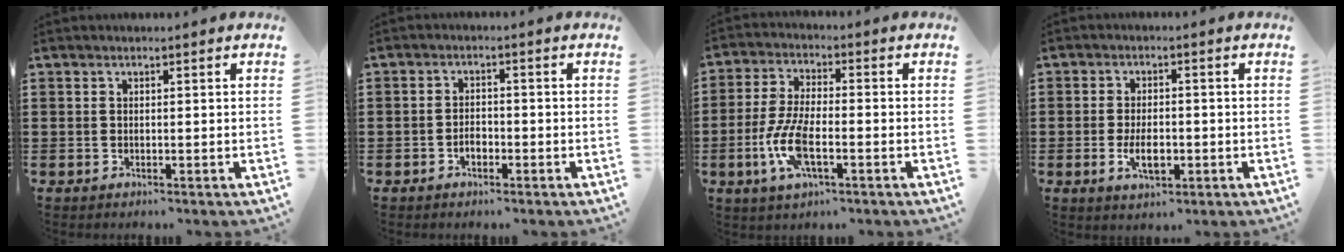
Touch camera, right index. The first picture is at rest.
{"total": 2.2, "force": [-1.1, 1.2, 1.4], "torque": [-0.029, 0.003, -0.021]}
{"total": 8.3, "force": [-2.7, 3.0, 7.2], "torque": [-0.173, -0.016, -0.056]}
{"total": 4.6, "force": [-1.2, 2.3, 3.8], "torque": [-0.065, 0.000, -0.023]}